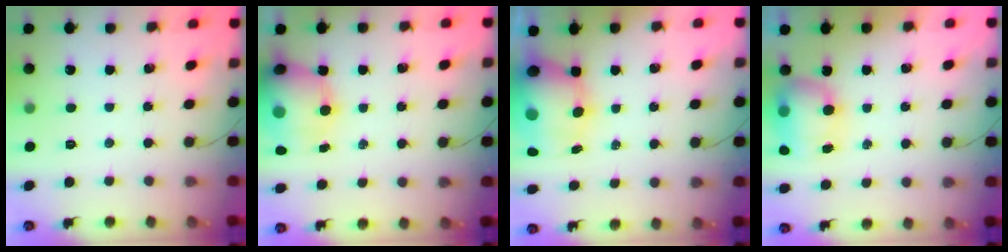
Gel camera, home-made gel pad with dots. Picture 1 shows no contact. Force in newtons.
{"total": 15.4, "press": 14.8, "slide": 4.0}
{"total": 9.8, "press": 9.5, "slide": 2.6}
{"total": 7.8, "press": 7.7, "slide": 1.1}